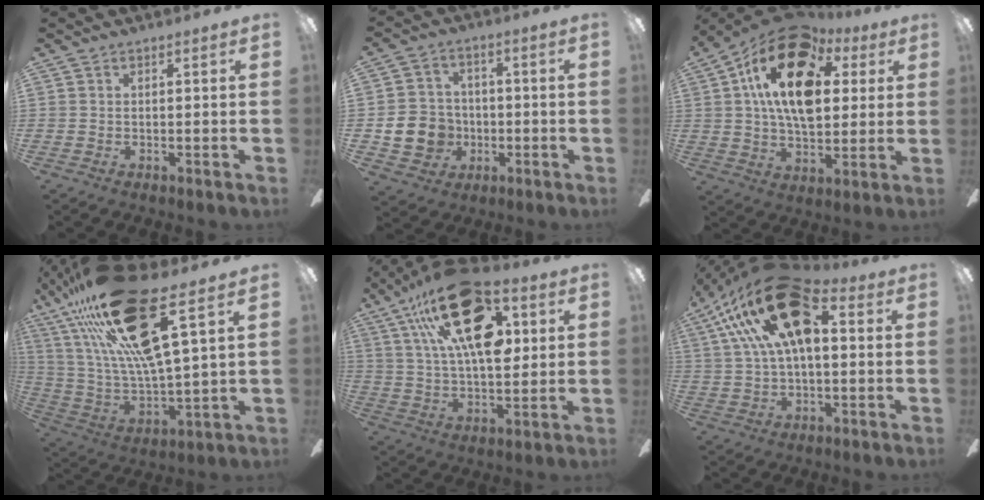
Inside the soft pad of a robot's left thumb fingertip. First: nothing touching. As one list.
[{"total": 10.4, "force": [-2.8, 9.2, 3.9], "torque": [-0.096, 0.033, -0.045]}, {"total": 22.1, "force": [8.1, 12.6, 16.2], "torque": [-0.290, -0.015, 0.134]}, {"total": 29.7, "force": [16.4, 8.8, 23.2], "torque": [-0.435, -0.076, 0.272]}, {"total": 25.0, "force": [11.2, 11.9, 19.0], "torque": [-0.325, -0.034, 0.185]}, {"total": 24.2, "force": [9.9, 12.2, 18.4], "torque": [-0.341, -0.029, 0.165]}]